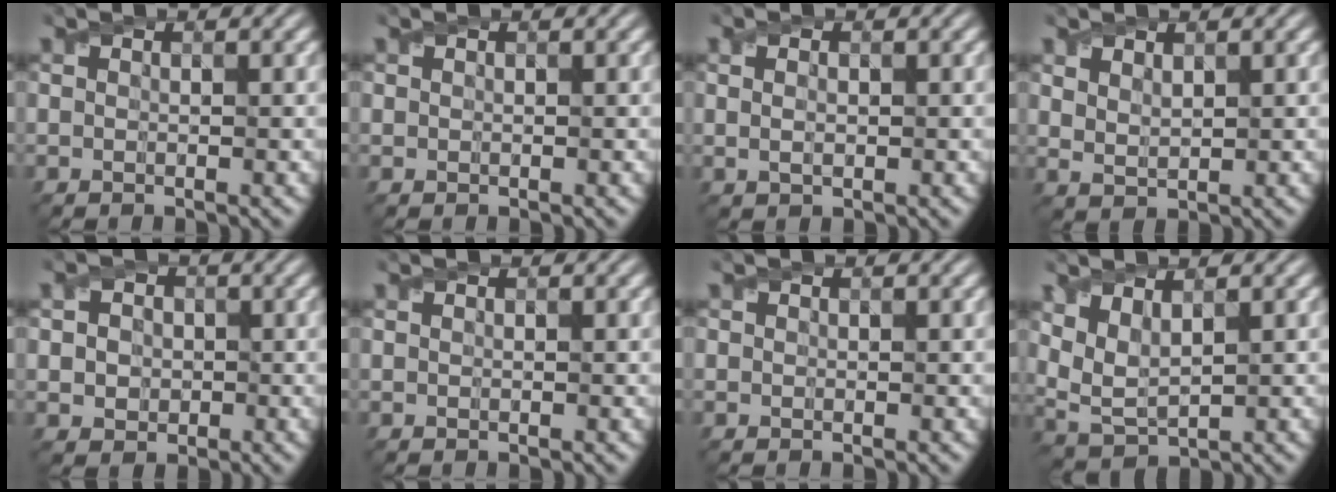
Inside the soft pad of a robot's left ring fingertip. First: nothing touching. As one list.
[{"total": 0.0}, {"total": 1.7, "force": [0.4, 1.0, 1.2], "torque": [-0.023, -0.002, 0.015]}, {"total": 1.8, "force": [1.3, 0.8, 0.9], "torque": [-0.022, -0.005, 0.031]}, {"total": 4.1, "force": [0.7, 3.5, 2.1], "torque": [-0.026, 0.020, -0.006]}, {"total": 0.0}, {"total": 0.0}, {"total": 3.7, "force": [1.7, 1.8, 2.7], "torque": [-0.067, -0.007, 0.040]}]